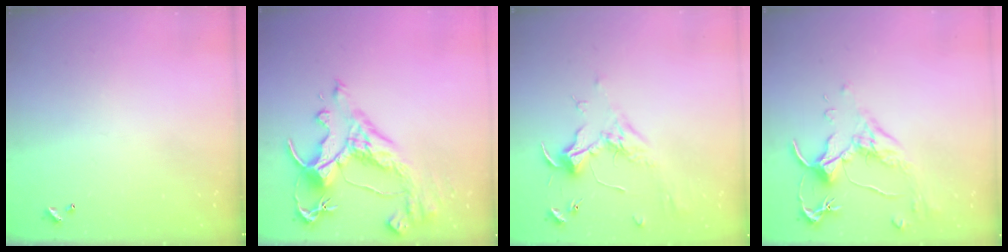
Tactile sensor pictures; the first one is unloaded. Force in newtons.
{"total": 7.9, "press": 7.7, "slide": 1.7}
{"total": 1.8, "press": 1.6, "slide": 0.7}
{"total": 1.5, "press": 1.4, "slide": 0.6}